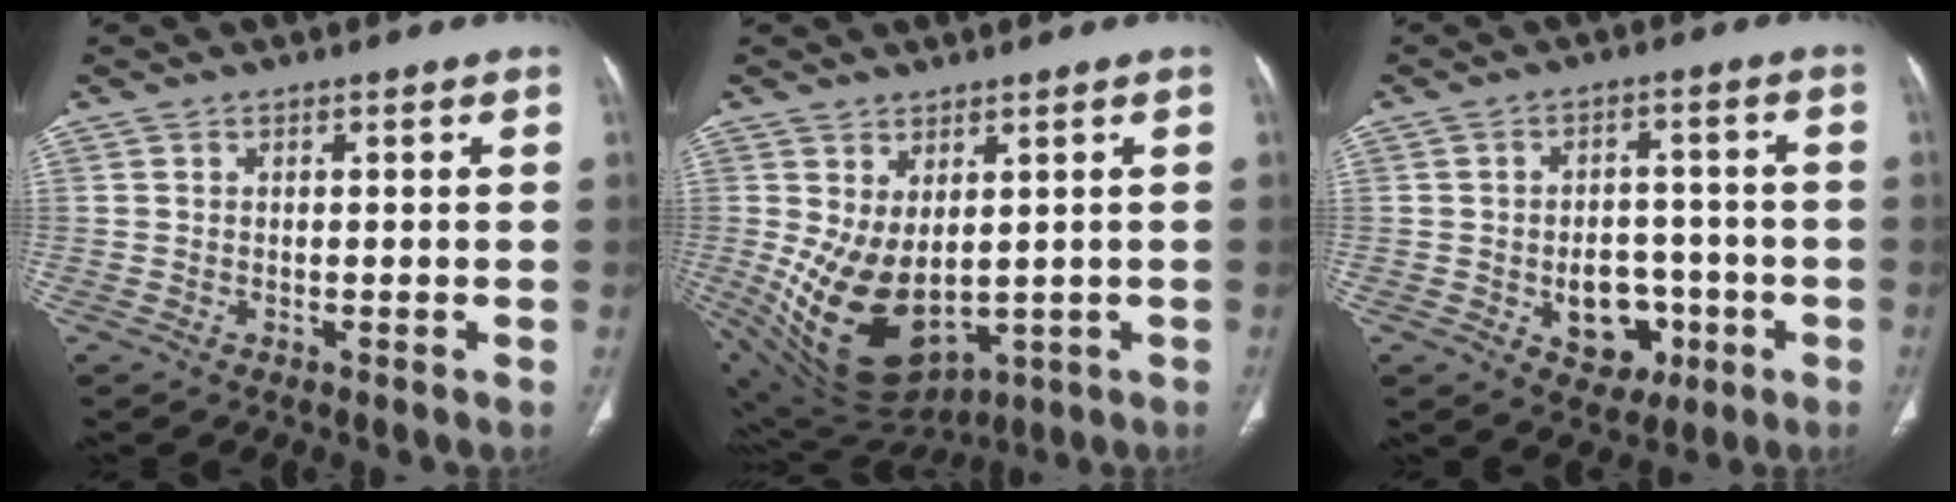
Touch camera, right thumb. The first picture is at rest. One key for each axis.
{"total": 14.2, "fx": -0.2, "fy": 8.4, "fz": 11.4, "tx": -0.191, "ty": -0.020, "tz": 0.035}
{"total": 9.2, "fx": -2.8, "fy": 6.8, "fz": 5.5, "tx": -0.040, "ty": 0.025, "tz": -0.029}